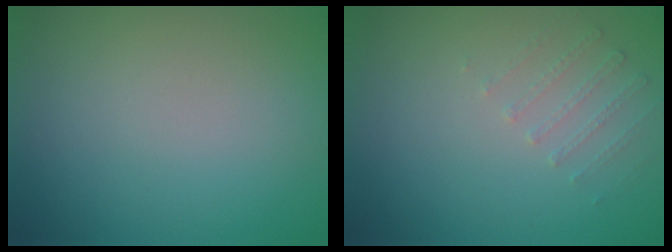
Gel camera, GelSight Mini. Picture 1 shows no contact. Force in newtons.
{"total": 1.1, "press": 0.7, "slide": 0.8}